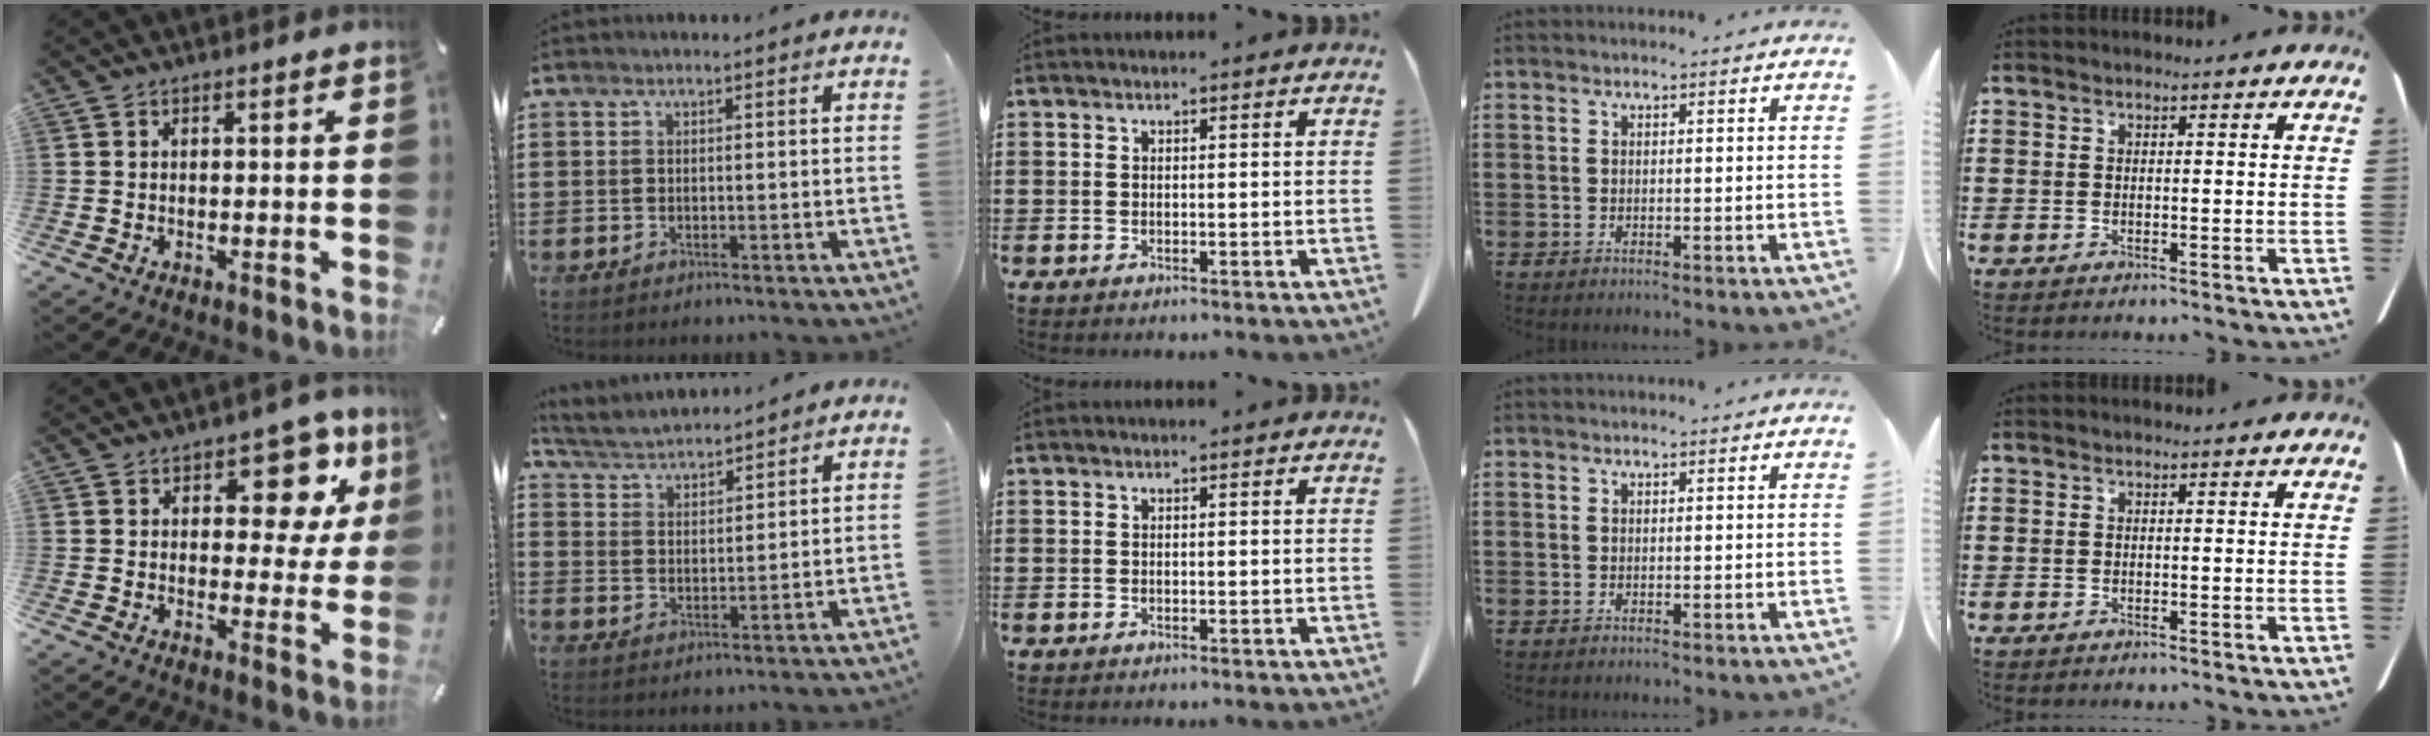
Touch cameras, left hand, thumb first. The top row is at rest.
{"thumb": {"total": 13.0, "force": [6.7, 7.1, 8.5], "torque": [-0.101, -0.038, 0.112]}, "index": {"total": 3.7, "force": [3.7, 0.3, 0.2], "torque": [-0.021, -0.017, 0.065]}}